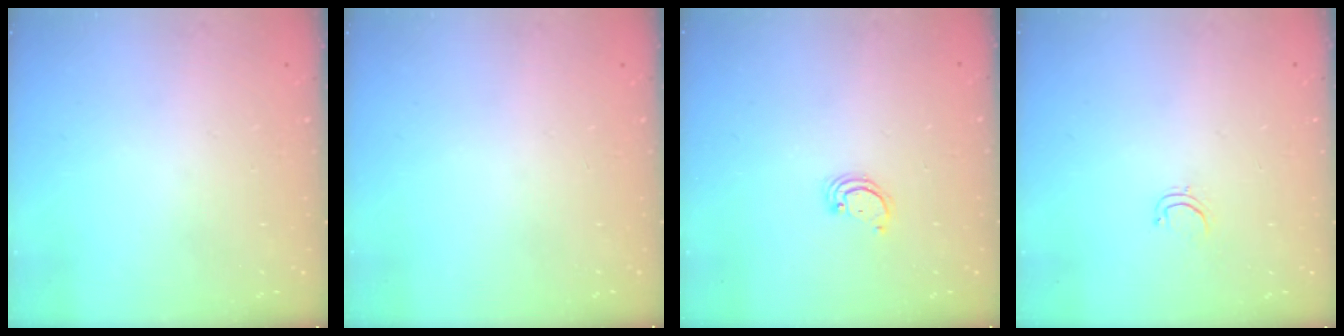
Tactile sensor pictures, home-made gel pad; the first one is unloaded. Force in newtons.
{"total": 0.0}
{"total": 1.7, "press": 1.7, "slide": 0.1}
{"total": 3.3, "press": 3.2, "slide": 0.3}